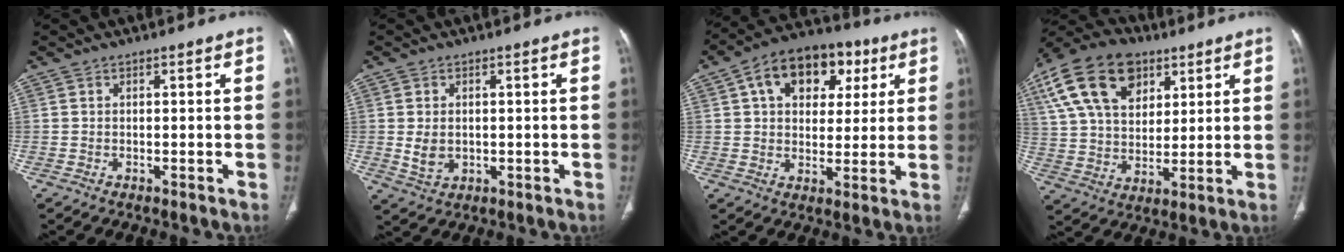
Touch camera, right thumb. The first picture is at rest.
{"total": 4.1, "force": [0.1, 3.0, 2.9], "torque": [-0.048, -0.005, 0.011]}
{"total": 15.7, "force": [5.9, 10.7, 9.9], "torque": [-0.111, 0.009, 0.089]}
{"total": 20.5, "force": [9.3, 13.2, 12.6], "torque": [-0.237, 0.000, 0.166]}